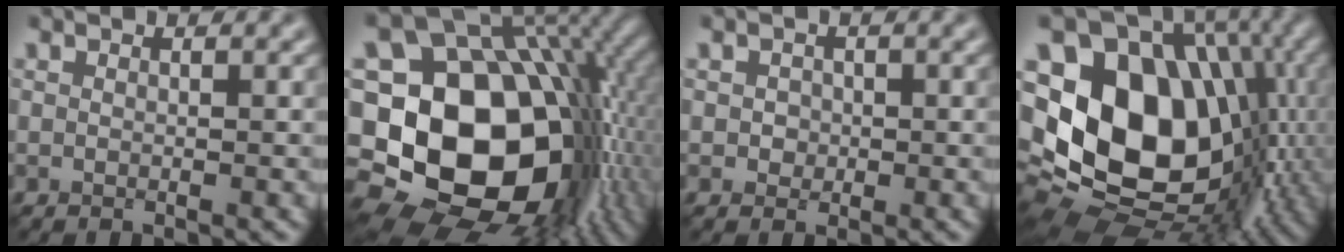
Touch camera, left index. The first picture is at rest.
{"total": 21.1, "force": [-2.3, 15.9, 13.7], "torque": [-0.238, -0.012, -0.037]}
{"total": 1.0, "force": [0.0, 0.9, 0.3], "torque": [-0.002, -0.002, 0.000]}
{"total": 17.9, "force": [-0.4, 13.2, 12.0], "torque": [-0.223, -0.015, 0.007]}